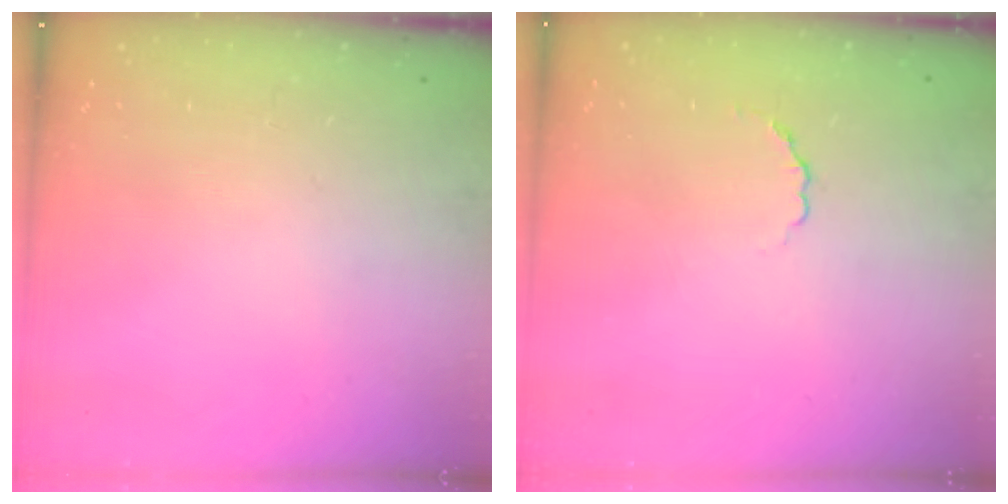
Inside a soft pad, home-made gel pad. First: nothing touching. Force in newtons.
{"total": 2.5, "press": 2.3, "slide": 0.9}